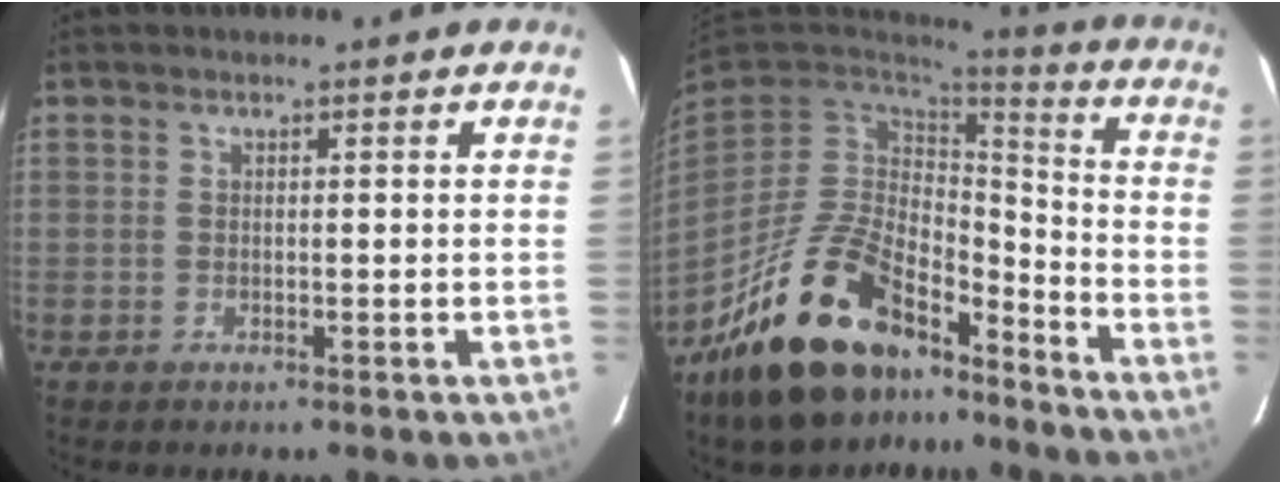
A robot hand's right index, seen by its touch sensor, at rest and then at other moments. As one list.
[{"total": 22.6, "force": [-15.2, 10.7, 12.8], "torque": [-0.258, 0.002, -0.241]}]